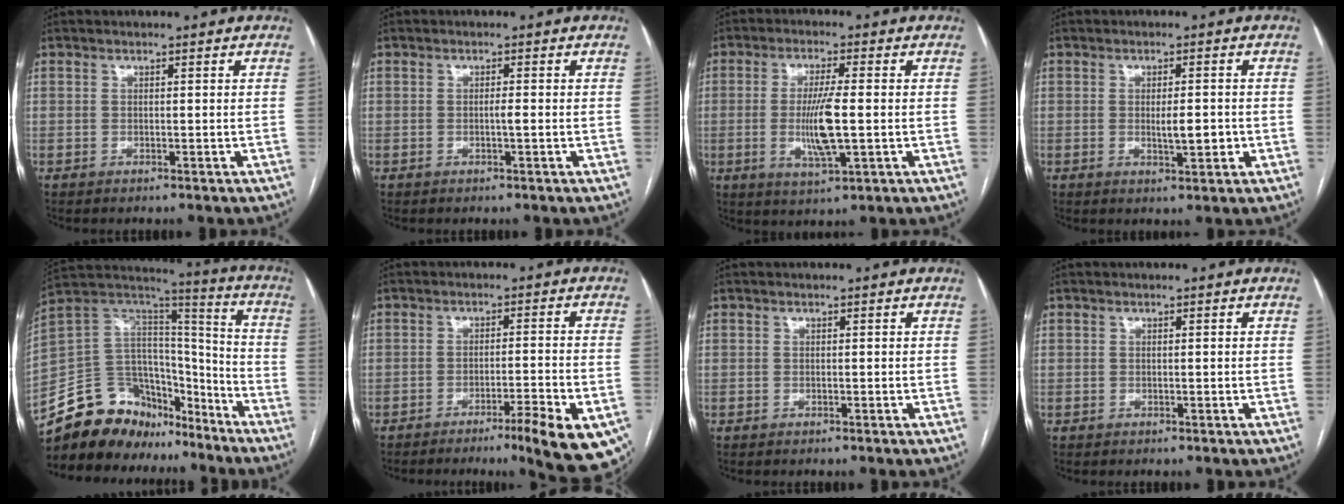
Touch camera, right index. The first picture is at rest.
{"total": 1.0, "force": [-0.2, -0.1, 0.9], "torque": [-0.017, 0.000, -0.004]}
{"total": 7.9, "force": [-0.9, 0.7, 7.9], "torque": [-0.154, -0.012, -0.017]}
{"total": 3.6, "force": [-0.5, 0.9, 3.4], "torque": [-0.058, -0.003, -0.003]}
{"total": 18.0, "force": [-14.6, 9.4, 4.5], "torque": [-0.076, 0.090, -0.243]}
{"total": 12.6, "force": [-7.9, 0.9, 9.8], "torque": [-0.068, 0.002, -0.111]}
{"total": 0.0}
{"total": 0.0}